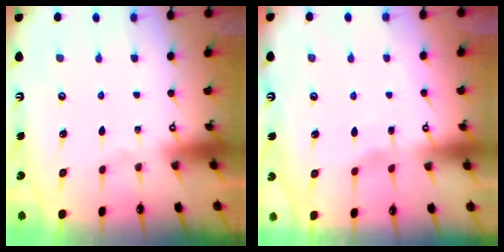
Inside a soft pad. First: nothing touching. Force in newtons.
{"total": 2.6, "press": 2.6, "slide": 0.3}